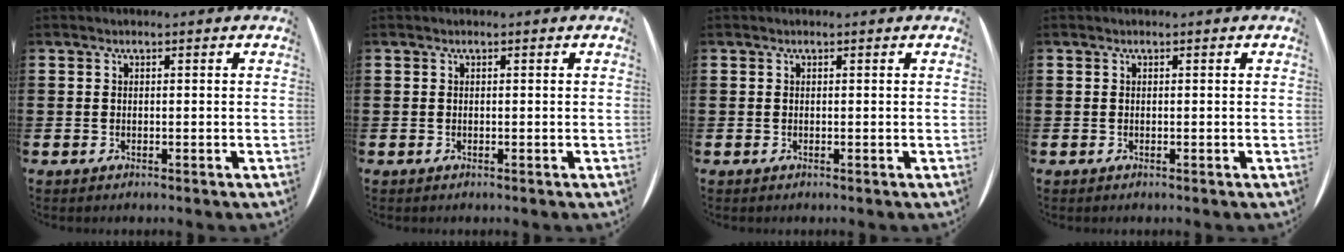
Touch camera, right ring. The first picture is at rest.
{"total": 0.0}
{"total": 0.0}
{"total": 0.0}